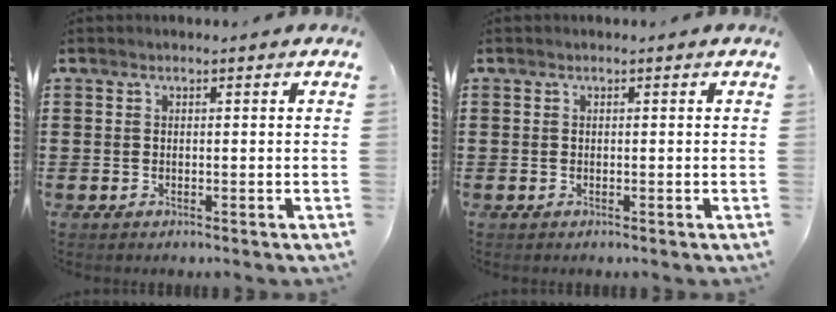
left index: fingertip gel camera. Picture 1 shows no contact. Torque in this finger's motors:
{"motor_torque": [0.00, 0.00, 0.00, 0.00]}